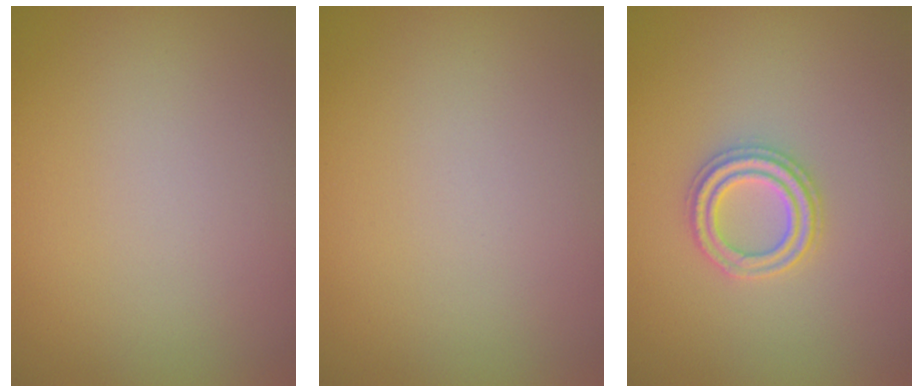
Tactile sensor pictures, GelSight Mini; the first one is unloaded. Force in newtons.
{"total": 0.0}
{"total": 2.4, "press": 2.4, "slide": 0.4}